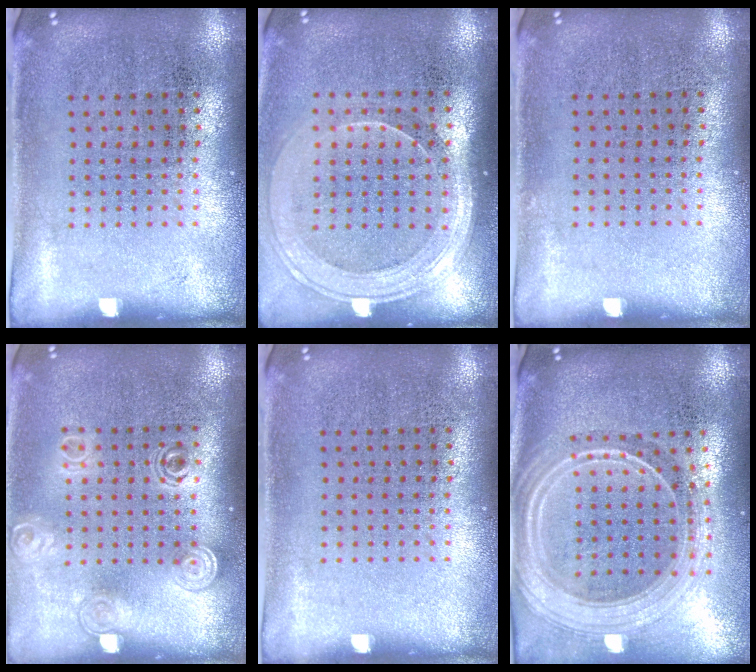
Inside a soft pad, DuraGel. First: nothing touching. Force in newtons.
{"total": 1.8, "press": 1.7, "slide": 0.8}
{"total": 0.0}
{"total": 1.5, "press": 1.3, "slide": 0.9}
{"total": 0.0}
{"total": 2.6, "press": 2.2, "slide": 1.4}